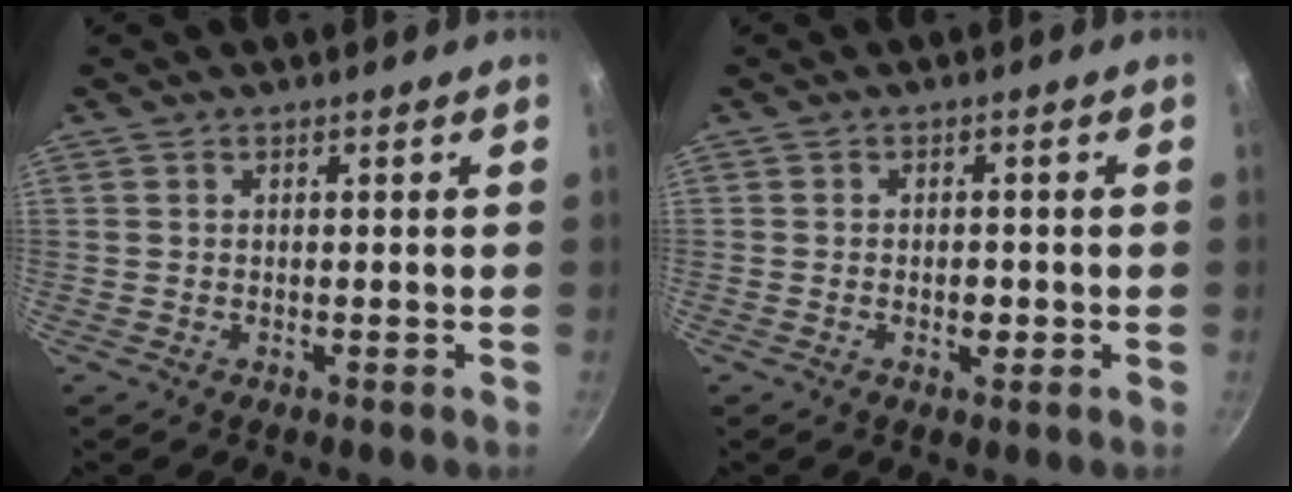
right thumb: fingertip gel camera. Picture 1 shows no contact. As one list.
[{"total": 2.2, "force": [-0.5, 1.3, 1.6], "torque": [-0.019, 0.004, -0.008]}]